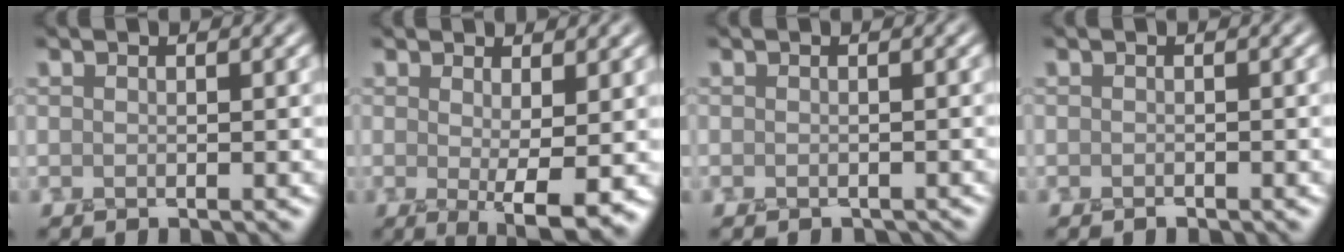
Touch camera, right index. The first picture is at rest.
{"total": 3.9, "force": [0.0, 0.8, 3.8], "torque": [-0.055, -0.013, 0.003]}
{"total": 0.9, "force": [-0.8, 0.3, 0.3], "torque": [-0.006, -0.011, -0.012]}
{"total": 0.7, "force": [-0.7, 0.3, 0.1], "torque": [-0.005, 0.000, -0.012]}